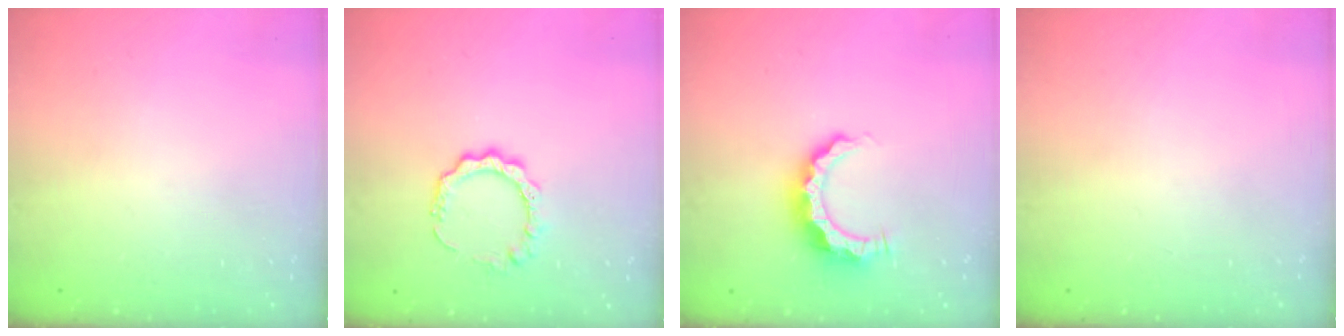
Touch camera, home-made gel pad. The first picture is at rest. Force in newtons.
{"total": 7.3, "press": 7.2, "slide": 0.6}
{"total": 8.0, "press": 8.0, "slide": 0.1}
{"total": 0.0}